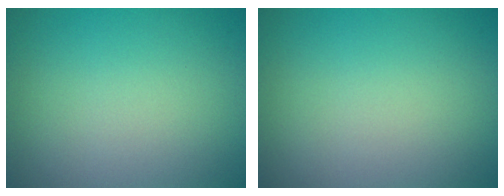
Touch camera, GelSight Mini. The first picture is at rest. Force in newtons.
{"total": 0.0}